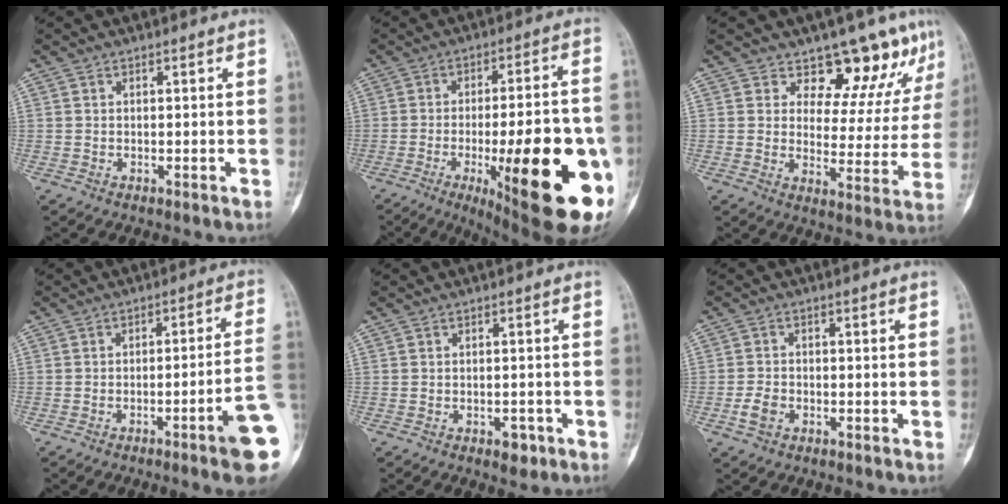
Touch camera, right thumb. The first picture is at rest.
{"total": 27.9, "force": [-7.9, 8.1, 25.5], "torque": [-0.292, 0.000, -0.092]}
{"total": 11.8, "force": [9.3, 5.4, 4.7], "torque": [-0.019, -0.066, 0.113]}
{"total": 11.0, "force": [-4.4, 0.3, 10.1], "torque": [-0.126, 0.024, -0.063]}
{"total": 2.8, "force": [-1.4, 1.6, 1.9], "torque": [-0.012, 0.008, -0.013]}
{"total": 3.2, "force": [-1.4, 2.3, 1.9], "torque": [-0.035, 0.008, -0.027]}